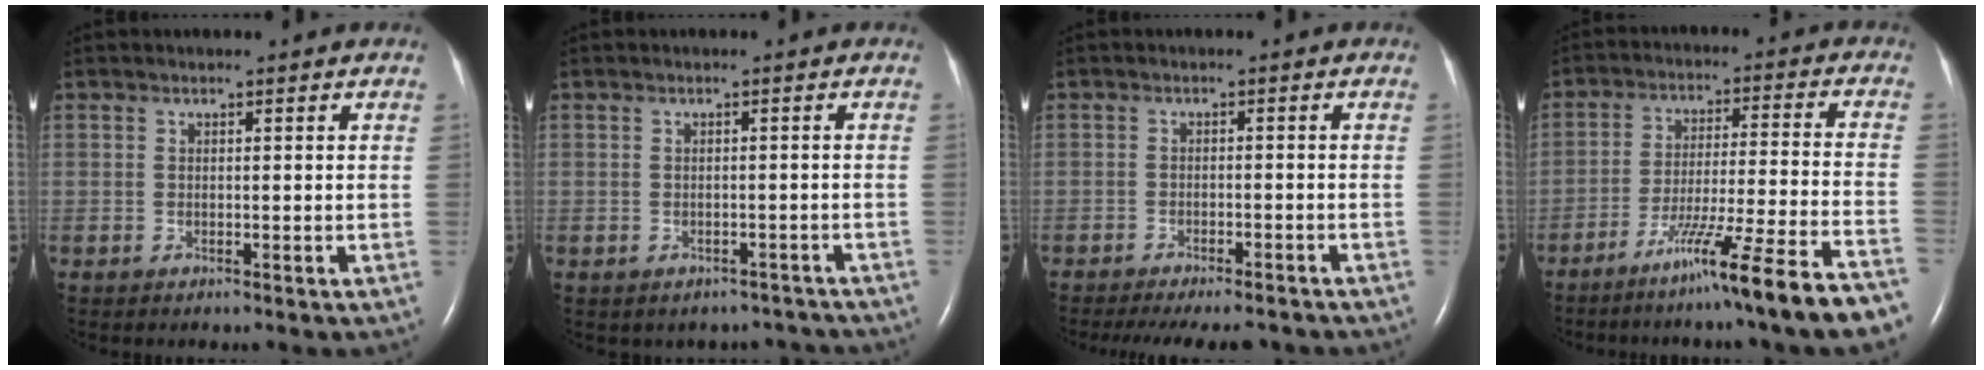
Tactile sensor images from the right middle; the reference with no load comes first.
{"total": 5.2, "force": [-4.4, 2.6, 0.6], "torque": [0.000, 0.017, -0.043]}
{"total": 12.3, "force": [-10.9, 2.5, 5.1], "torque": [-0.085, -0.011, -0.138]}
{"total": 17.5, "force": [-13.2, -2.1, 11.2], "torque": [-0.146, -0.026, -0.202]}